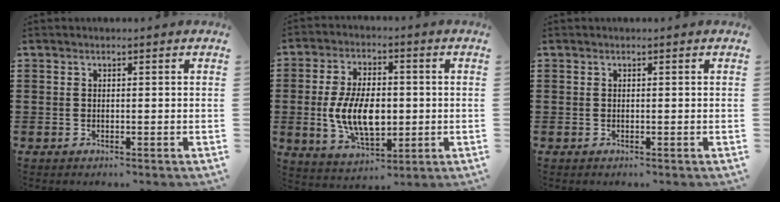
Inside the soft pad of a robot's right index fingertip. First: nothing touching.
{"total": 10.1, "force": [-1.0, 5.8, 8.2], "torque": [-0.164, 0.000, -0.024]}
{"total": 0.0}